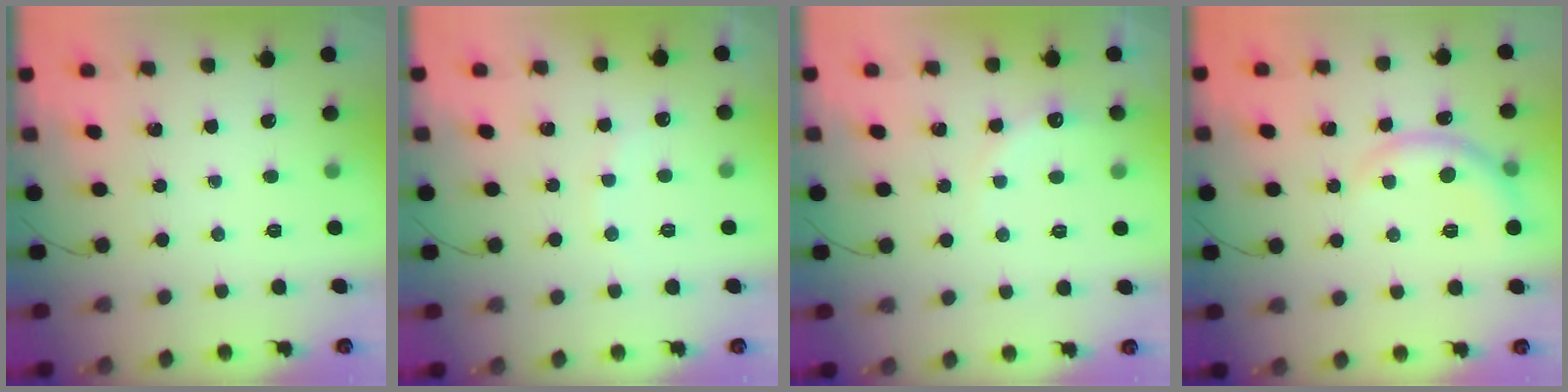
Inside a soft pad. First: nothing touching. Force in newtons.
{"total": 6.6, "press": 6.5, "slide": 1.3}
{"total": 7.9, "press": 7.8, "slide": 1.4}
{"total": 6.4, "press": 6.4, "slide": 0.7}